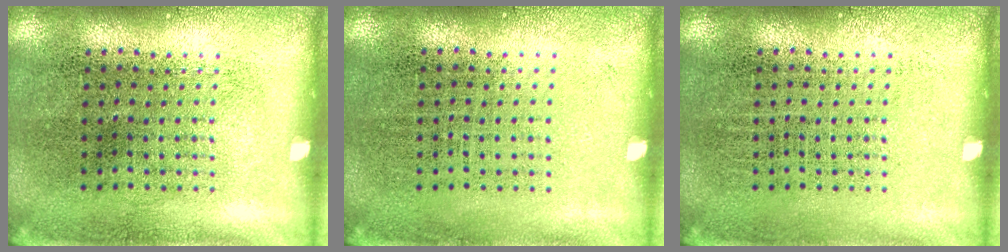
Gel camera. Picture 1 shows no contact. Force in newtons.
{"total": 0.0}
{"total": 0.0}